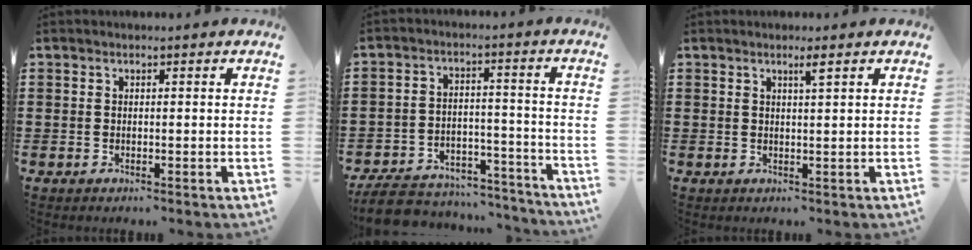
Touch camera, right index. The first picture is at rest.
{"total": 7.8, "force": [-7.3, 1.9, 2.0], "torque": [-0.041, 0.020, -0.141]}
{"total": 1.6, "force": [1.0, 0.0, 1.3], "torque": [-0.027, -0.001, 0.016]}